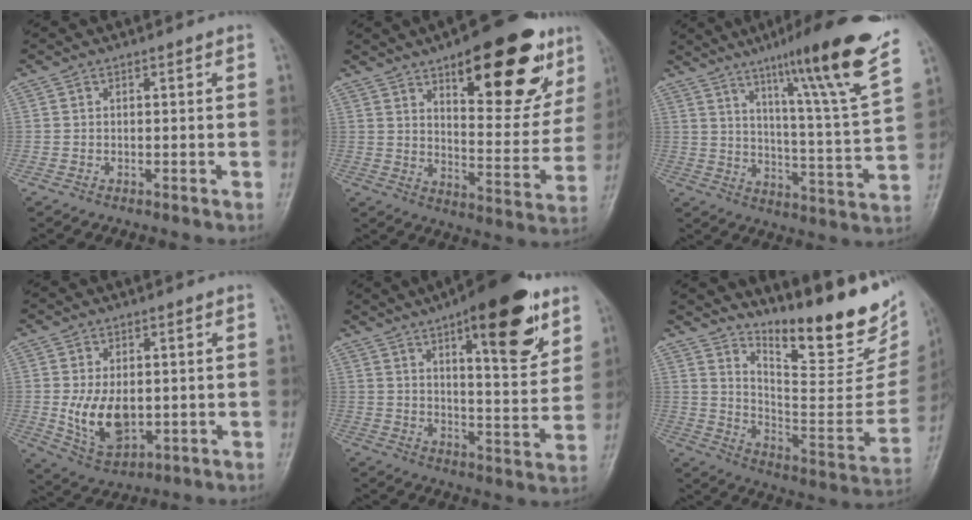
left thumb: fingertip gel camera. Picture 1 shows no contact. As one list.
[{"total": 23.4, "force": [12.7, 9.0, 17.4], "torque": [-0.192, -0.048, 0.187]}, {"total": 20.5, "force": [13.2, 0.5, 15.7], "torque": [-0.212, -0.059, 0.193]}, {"total": 9.4, "force": [-0.3, 5.9, 7.3], "torque": [-0.117, -0.015, 0.012]}, {"total": 18.7, "force": [10.4, 5.9, 14.4], "torque": [-0.172, -0.050, 0.151]}, {"total": 24.0, "force": [18.4, 6.5, 13.9], "torque": [-0.167, -0.128, 0.273]}]